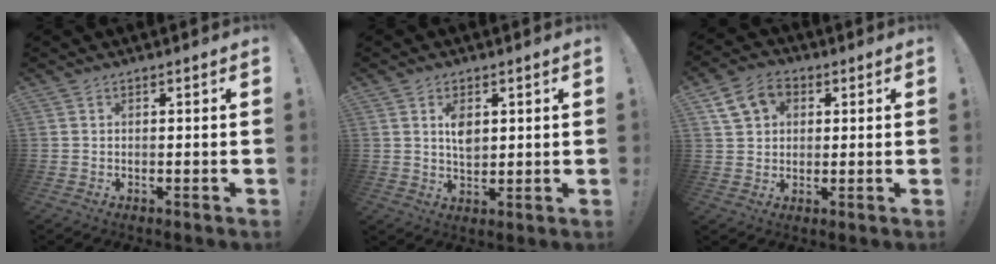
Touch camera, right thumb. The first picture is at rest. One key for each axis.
{"total": 5.5, "fx": 1.7, "fy": 3.5, "fz": 3.9, "tx": -0.053, "ty": -0.006, "tz": 0.026}
{"total": 9.3, "fx": 3.8, "fy": 7.2, "fz": 4.7, "tx": -0.080, "ty": 0.002, "tz": 0.077}